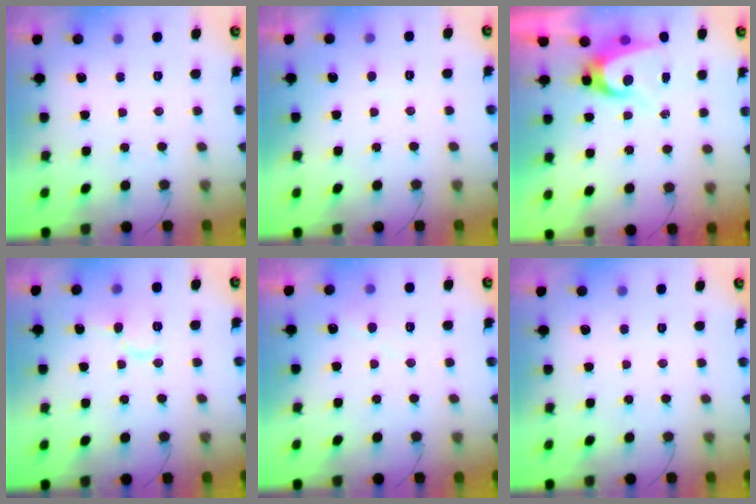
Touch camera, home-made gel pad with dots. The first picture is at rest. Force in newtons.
{"total": 2.7, "press": 2.7, "slide": 0.2}
{"total": 6.5, "press": 6.5, "slide": 0.4}
{"total": 8.2, "press": 8.2, "slide": 1.1}
{"total": 4.4, "press": 4.4, "slide": 0.4}
{"total": 0.0}